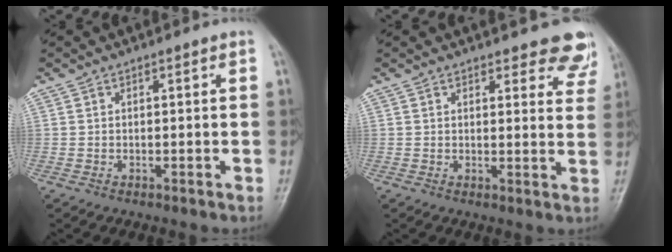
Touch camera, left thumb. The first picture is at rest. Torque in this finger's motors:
{"motor_torque": [0.13, 0.19, 0.09, -0.08, 0.02]}